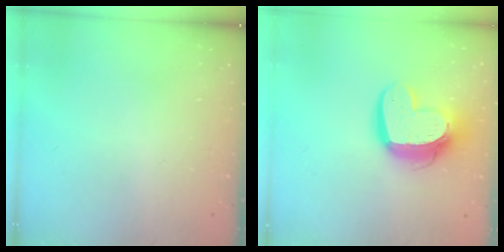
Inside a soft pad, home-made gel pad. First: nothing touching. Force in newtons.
{"total": 14.9, "press": 14.9, "slide": 1.1}